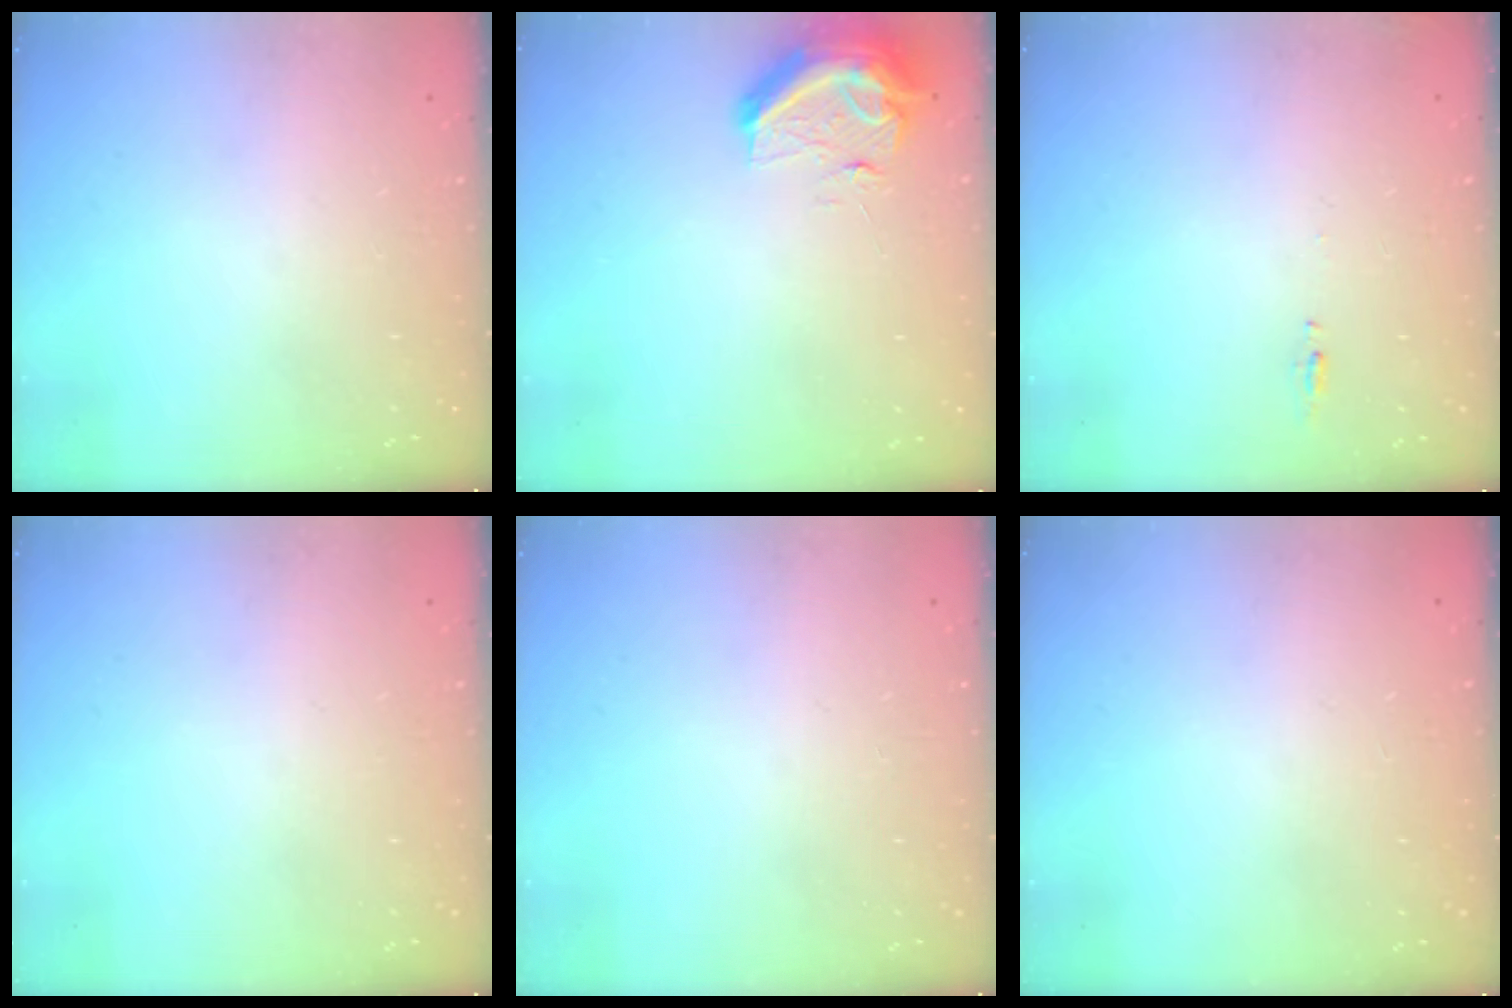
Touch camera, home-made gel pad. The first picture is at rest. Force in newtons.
{"total": 15.4, "press": 11.8, "slide": 9.9}
{"total": 6.0, "press": 5.7, "slide": 1.9}
{"total": 0.0}
{"total": 0.0}
{"total": 0.0}